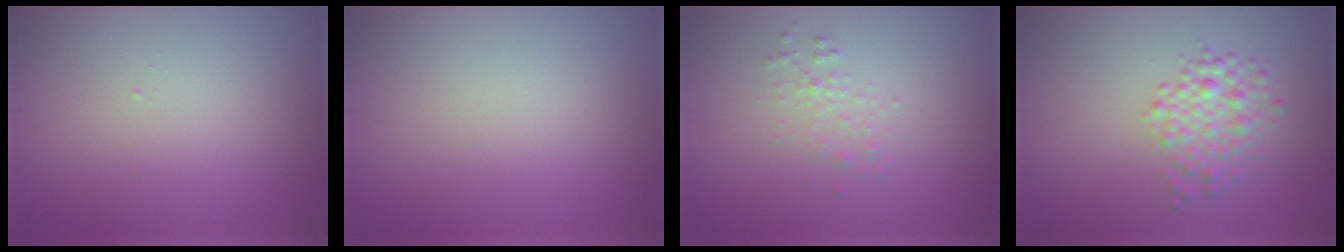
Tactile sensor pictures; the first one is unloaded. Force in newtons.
{"total": 0.0}
{"total": 1.1, "press": 1.1, "slide": 0.0}
{"total": 3.1, "press": 3.1, "slide": 0.0}